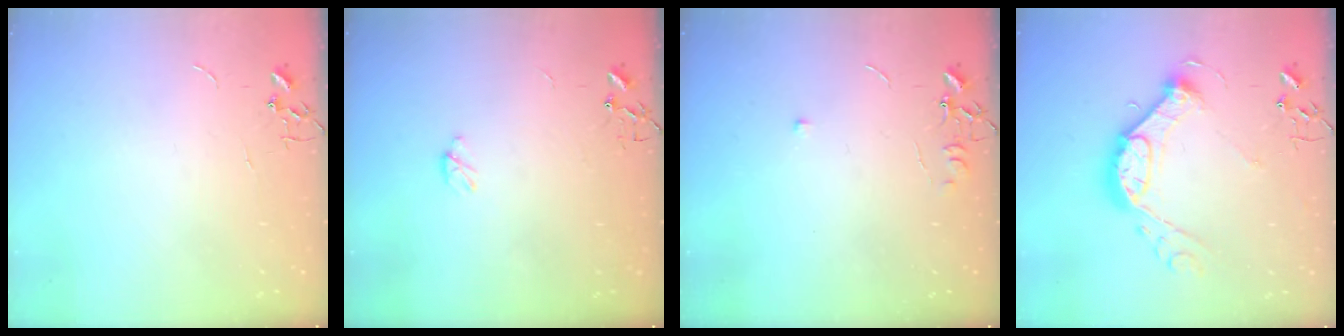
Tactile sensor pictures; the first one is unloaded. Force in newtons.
{"total": 3.3, "press": 3.3, "slide": 0.3}
{"total": 4.5, "press": 4.5, "slide": 0.6}
{"total": 15.5, "press": 15.4, "slide": 1.3}